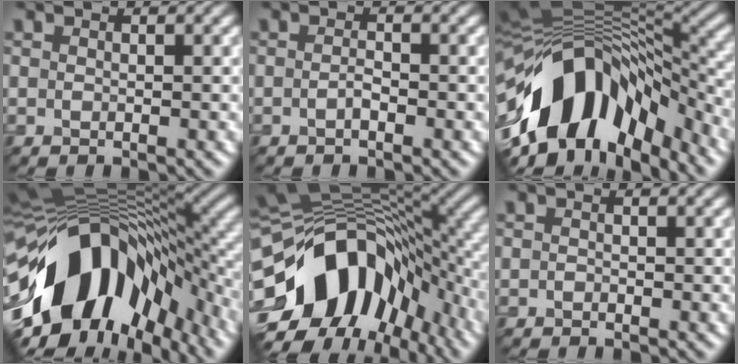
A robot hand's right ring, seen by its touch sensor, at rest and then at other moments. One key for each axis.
{"total": 1.0, "fx": -0.7, "fy": -0.7, "fz": -0.1, "tx": -0.021, "ty": 0.004, "tz": 0.002}
{"total": 13.4, "fx": -6.5, "fy": 7.2, "fz": 9.3, "tx": -0.193, "ty": 0.020, "tz": -0.089}
{"total": 14.0, "fx": -5.6, "fy": 8.2, "fz": 9.8, "tx": -0.185, "ty": 0.016, "tz": -0.083}
{"total": 15.3, "fx": -4.7, "fy": 10.0, "fz": 10.6, "tx": -0.203, "ty": 0.000, "tz": -0.059}
{"total": 1.3, "fx": -0.8, "fy": -0.8, "fz": -0.7, "tx": -0.012, "ty": 0.000, "tz": 0.002}